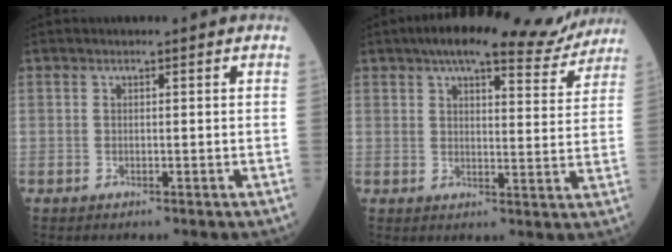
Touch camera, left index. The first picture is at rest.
{"total": 15.6, "force": [13.4, 3.7, 7.2], "torque": [-0.087, 0.014, 0.167]}